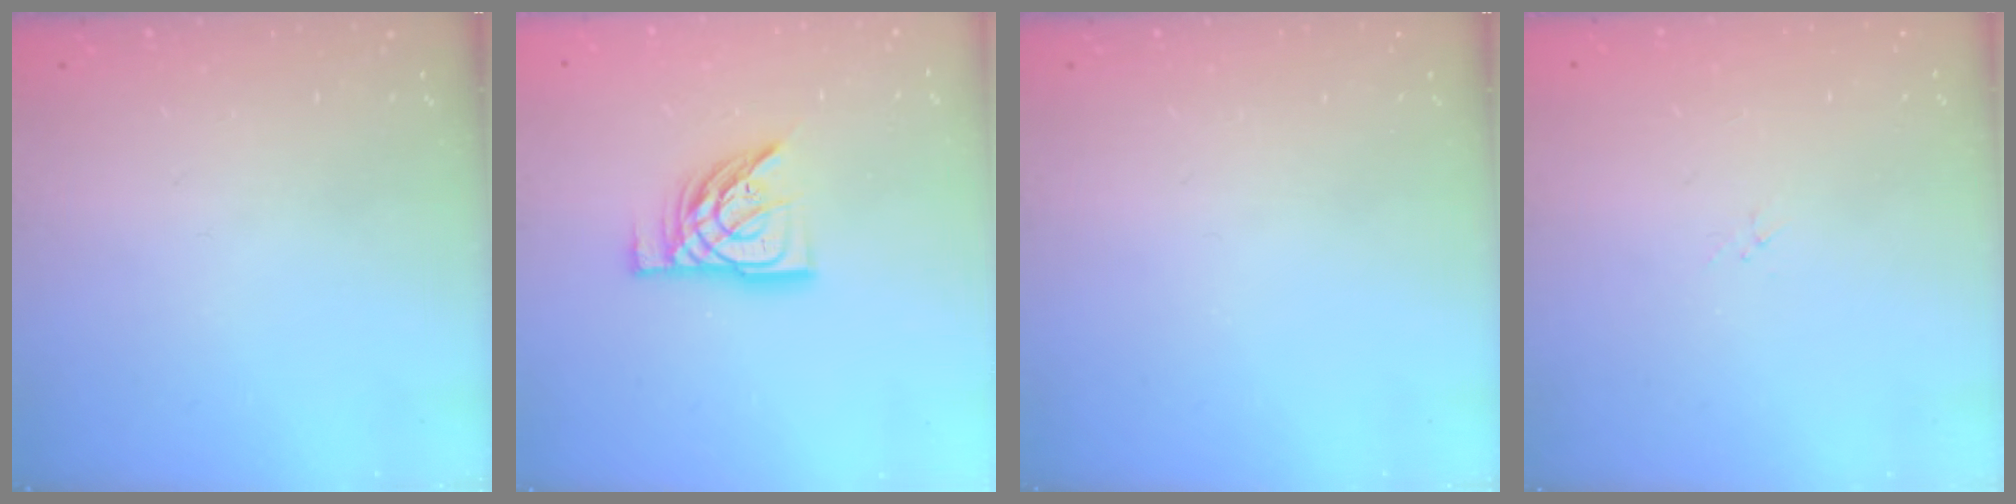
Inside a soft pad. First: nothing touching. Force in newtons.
{"total": 12.8, "press": 12.7, "slide": 1.5}
{"total": 0.0}
{"total": 1.7, "press": 1.6, "slide": 0.2}